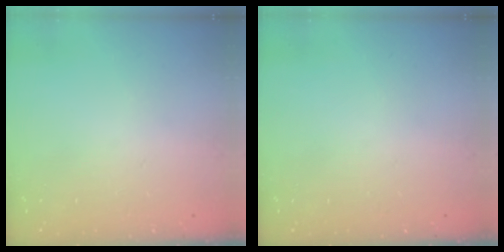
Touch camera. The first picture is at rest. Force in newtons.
{"total": 0.0}